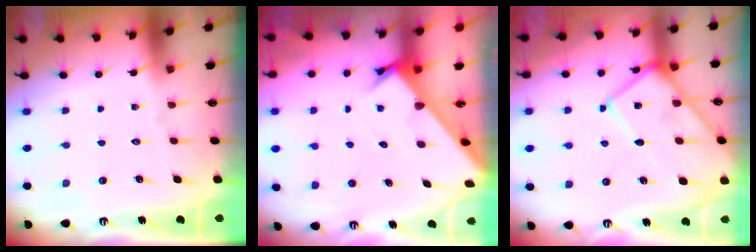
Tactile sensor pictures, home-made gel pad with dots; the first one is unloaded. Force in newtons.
{"total": 2.8, "press": 2.8, "slide": 0.3}
{"total": 13.2, "press": 13.1, "slide": 1.2}